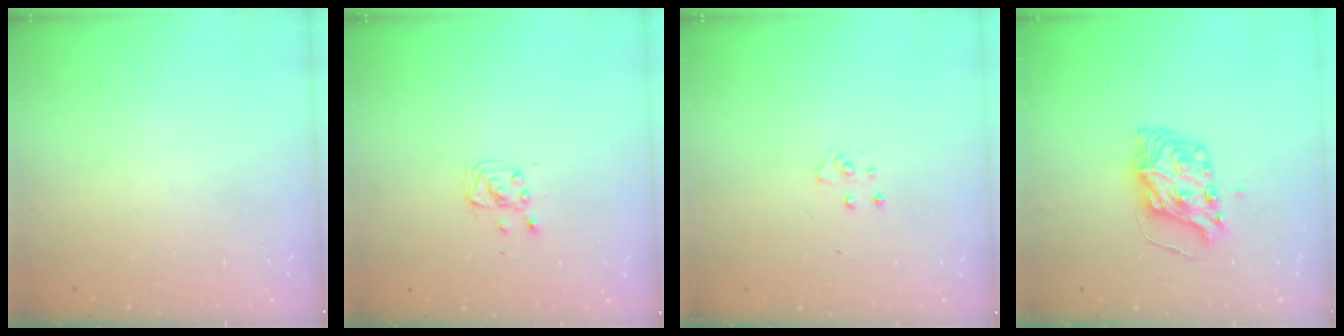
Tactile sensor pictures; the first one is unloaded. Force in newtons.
{"total": 2.9, "press": 2.9, "slide": 0.4}
{"total": 3.9, "press": 3.9, "slide": 0.3}
{"total": 8.4, "press": 8.3, "slide": 0.5}